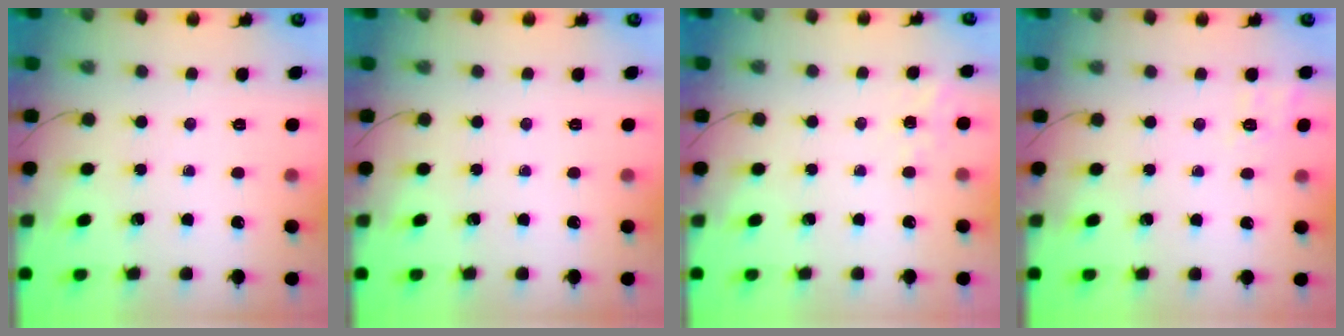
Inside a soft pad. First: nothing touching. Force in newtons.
{"total": 0.0}
{"total": 5.3, "press": 5.0, "slide": 1.7}
{"total": 3.3, "press": 2.6, "slide": 2.2}